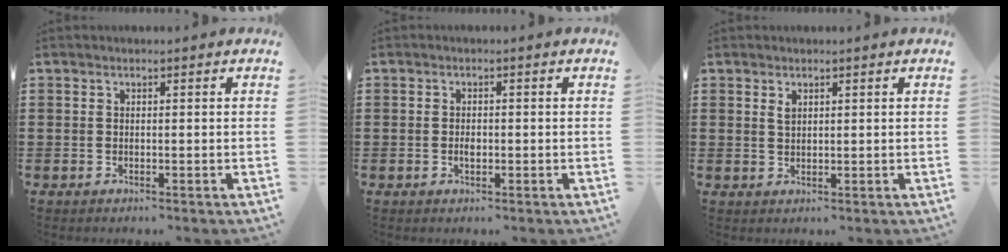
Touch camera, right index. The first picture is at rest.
{"total": 1.7, "force": [-0.3, 0.9, 1.4], "torque": [-0.026, 0.002, -0.006]}
{"total": 1.3, "force": [0.8, 0.7, 0.9], "torque": [-0.020, 0.003, 0.013]}